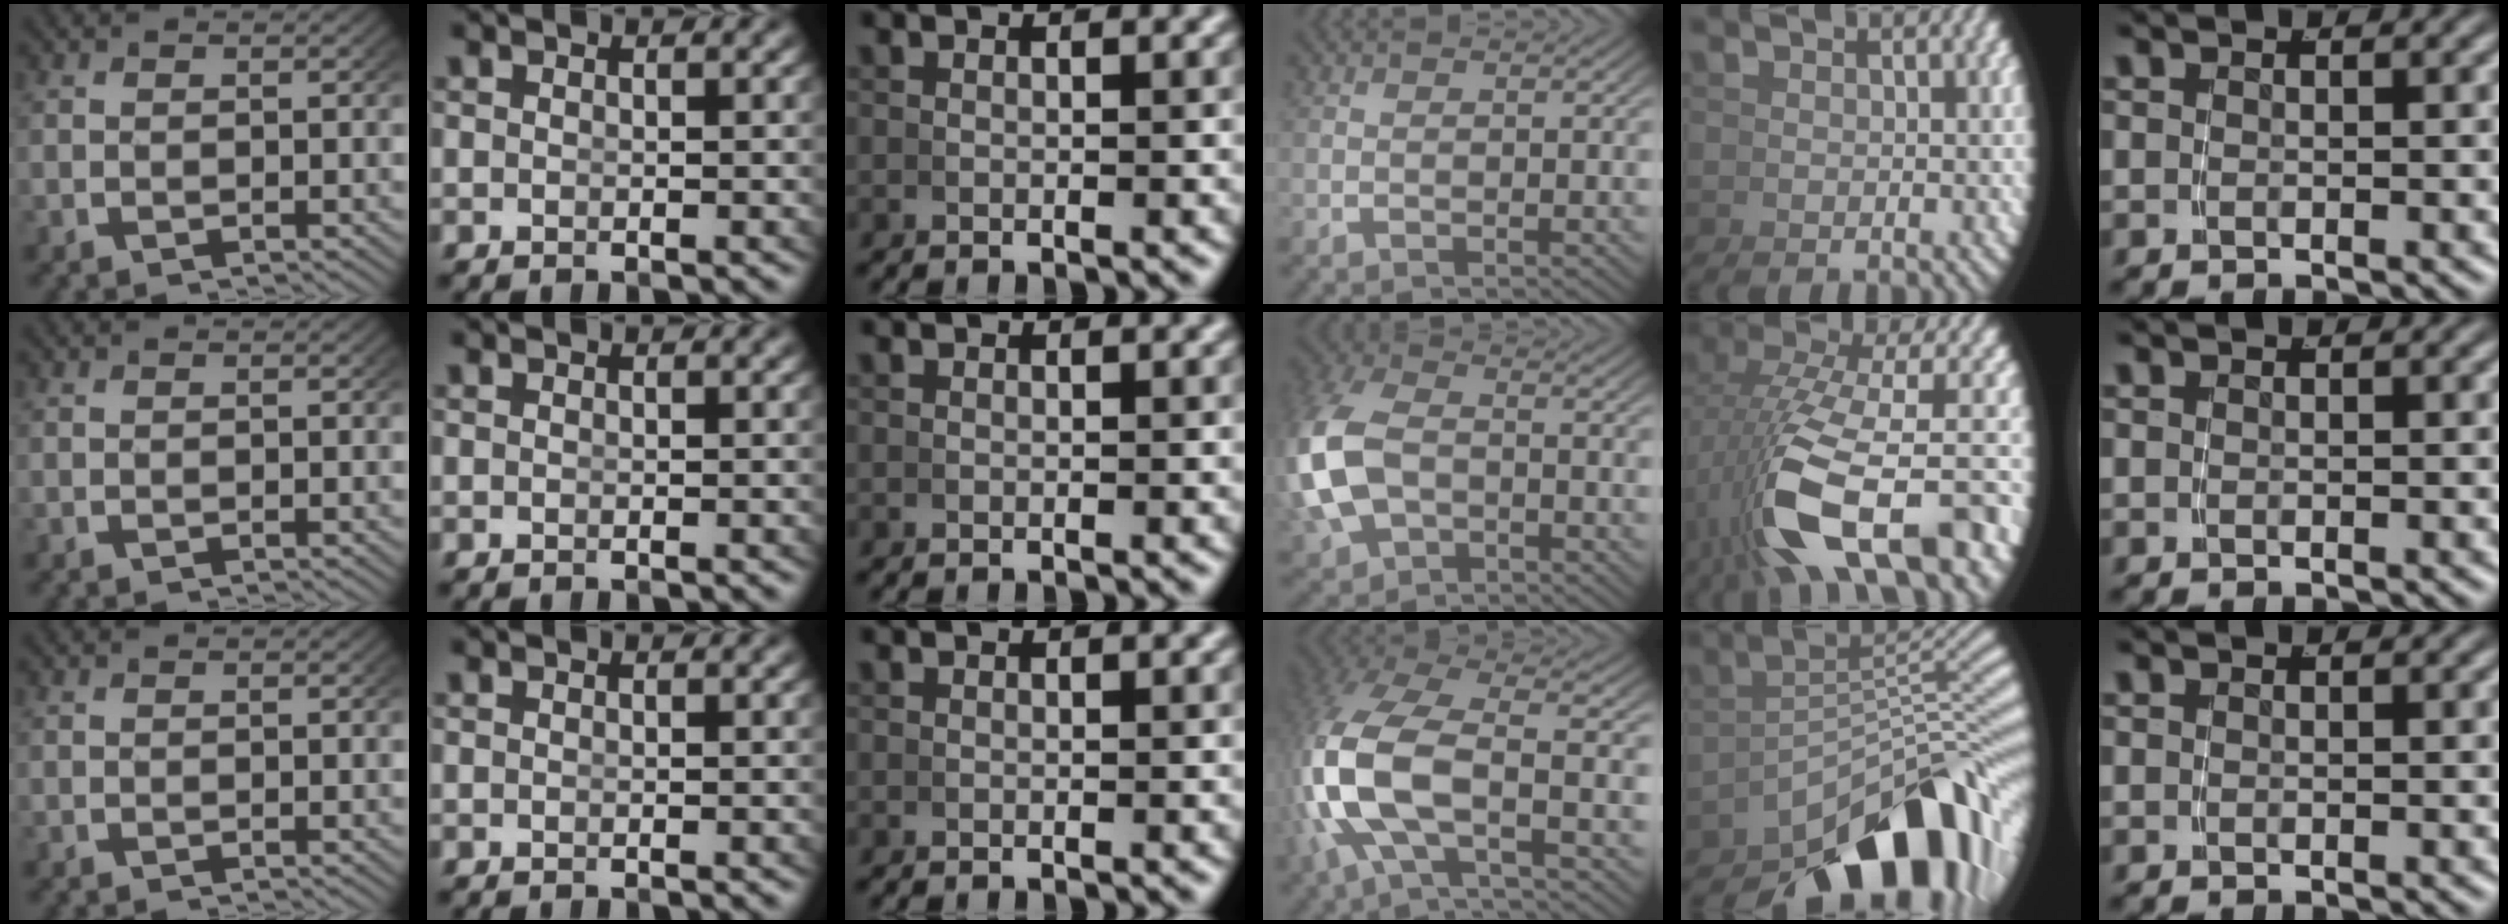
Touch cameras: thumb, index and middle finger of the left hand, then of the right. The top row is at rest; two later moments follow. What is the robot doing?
{"motion": "grasp_and_lifting", "object": "coin"}